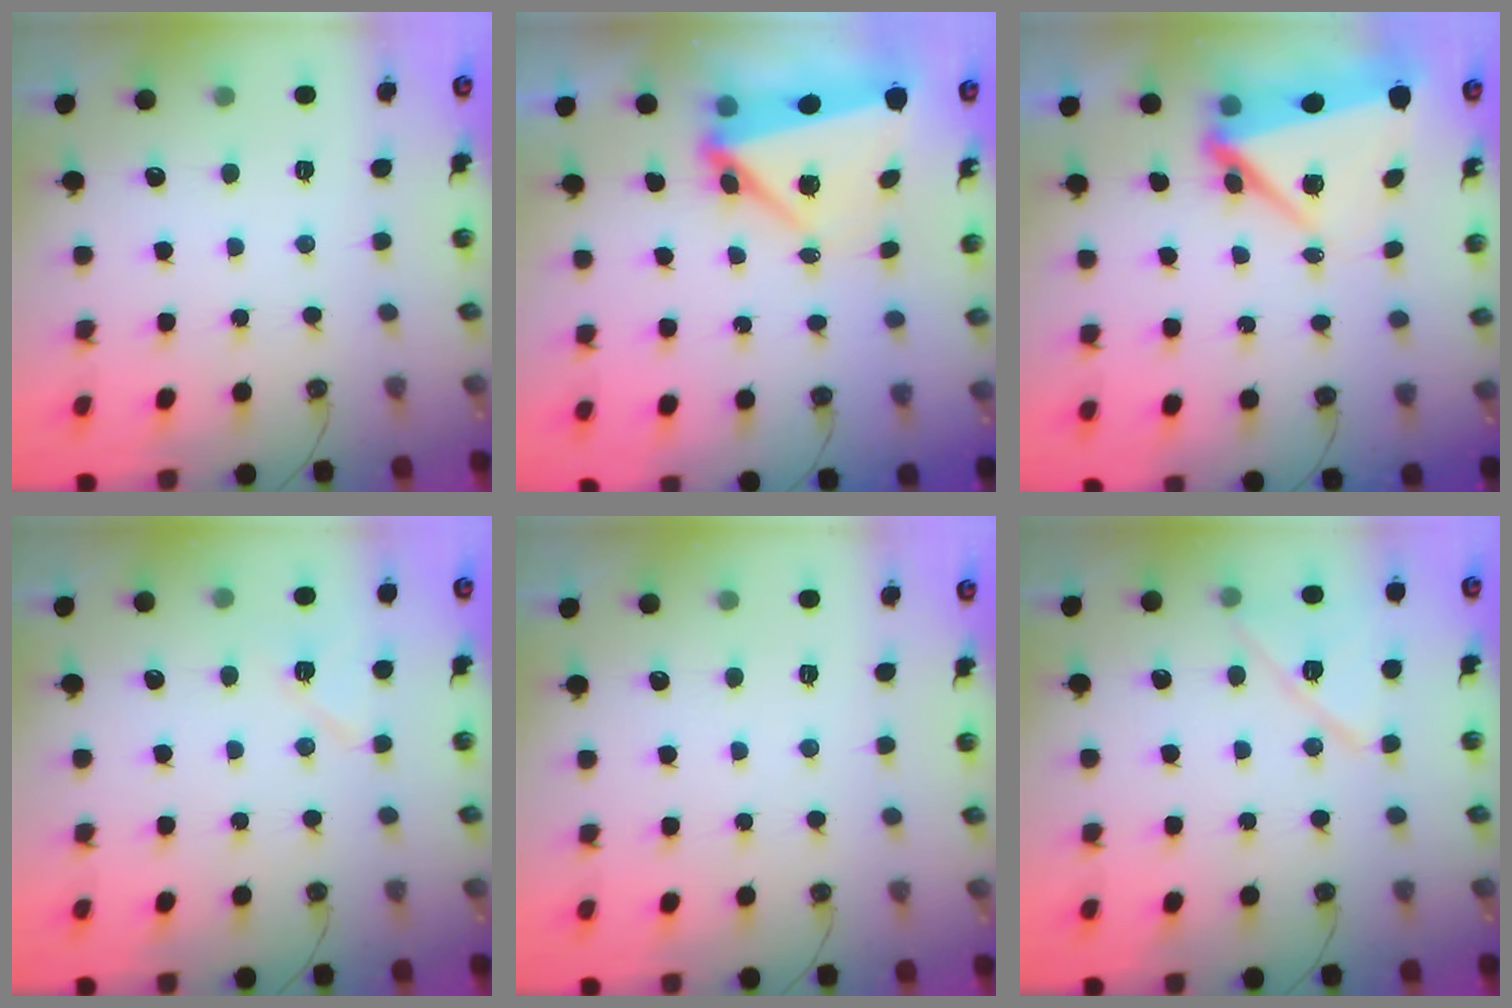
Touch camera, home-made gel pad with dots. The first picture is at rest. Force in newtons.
{"total": 6.8, "press": 6.6, "slide": 1.6}
{"total": 7.2, "press": 6.9, "slide": 1.8}
{"total": 6.8, "press": 6.6, "slide": 1.7}
{"total": 0.0}
{"total": 11.7, "press": 11.6, "slide": 0.9}